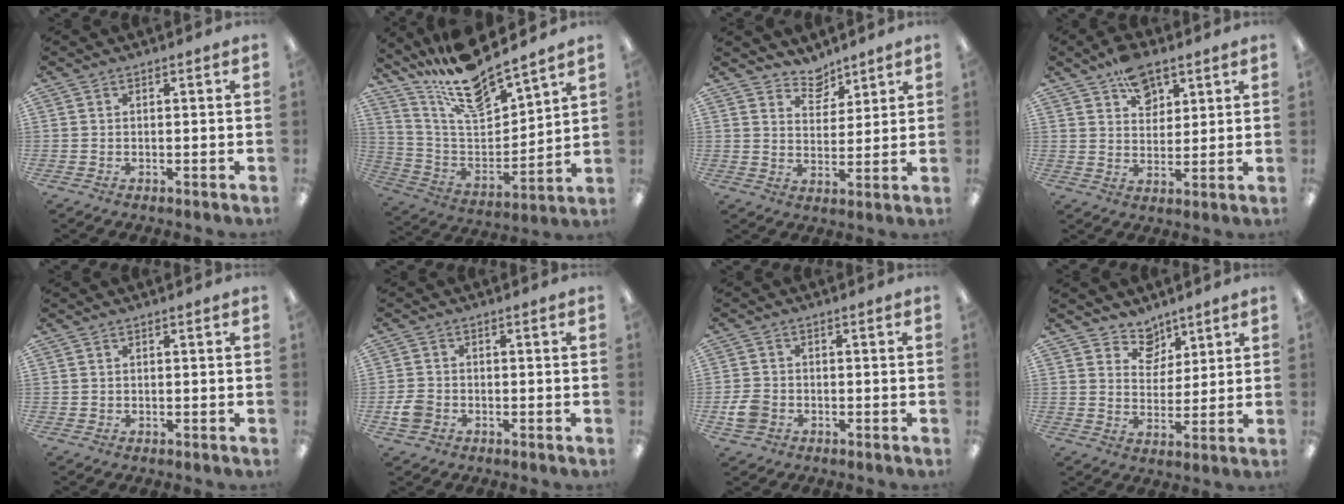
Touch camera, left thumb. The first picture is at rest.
{"total": 16.4, "force": [14.6, 2.9, 6.8], "torque": [-0.143, -0.110, 0.255]}
{"total": 6.2, "force": [5.6, 2.6, 0.8], "torque": [-0.010, -0.036, 0.102]}
{"total": 8.8, "force": [5.8, 5.3, 4.1], "torque": [-0.049, -0.029, 0.101]}
{"total": 0.6, "force": [0.3, 0.5, 0.0], "torque": [0.001, 0.004, 0.005]}
{"total": 3.7, "force": [-1.3, 3.0, 1.8], "torque": [-0.033, 0.006, -0.022]}
{"total": 4.2, "force": [-1.2, 3.5, 2.1], "torque": [-0.038, 0.000, -0.025]}
{"total": 7.2, "force": [5.5, 4.6, 0.3], "torque": [-0.005, -0.039, 0.102]}